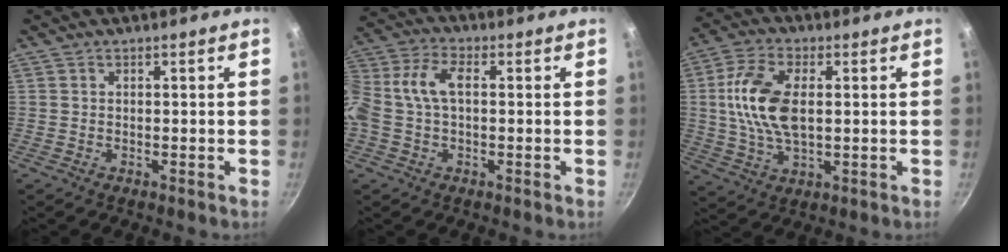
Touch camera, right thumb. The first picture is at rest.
{"total": 10.8, "force": [0.3, 6.4, 8.6], "torque": [-0.180, 0.027, -0.013]}
{"total": 12.7, "force": [1.4, 6.9, 10.6], "torque": [-0.203, 0.010, 0.021]}